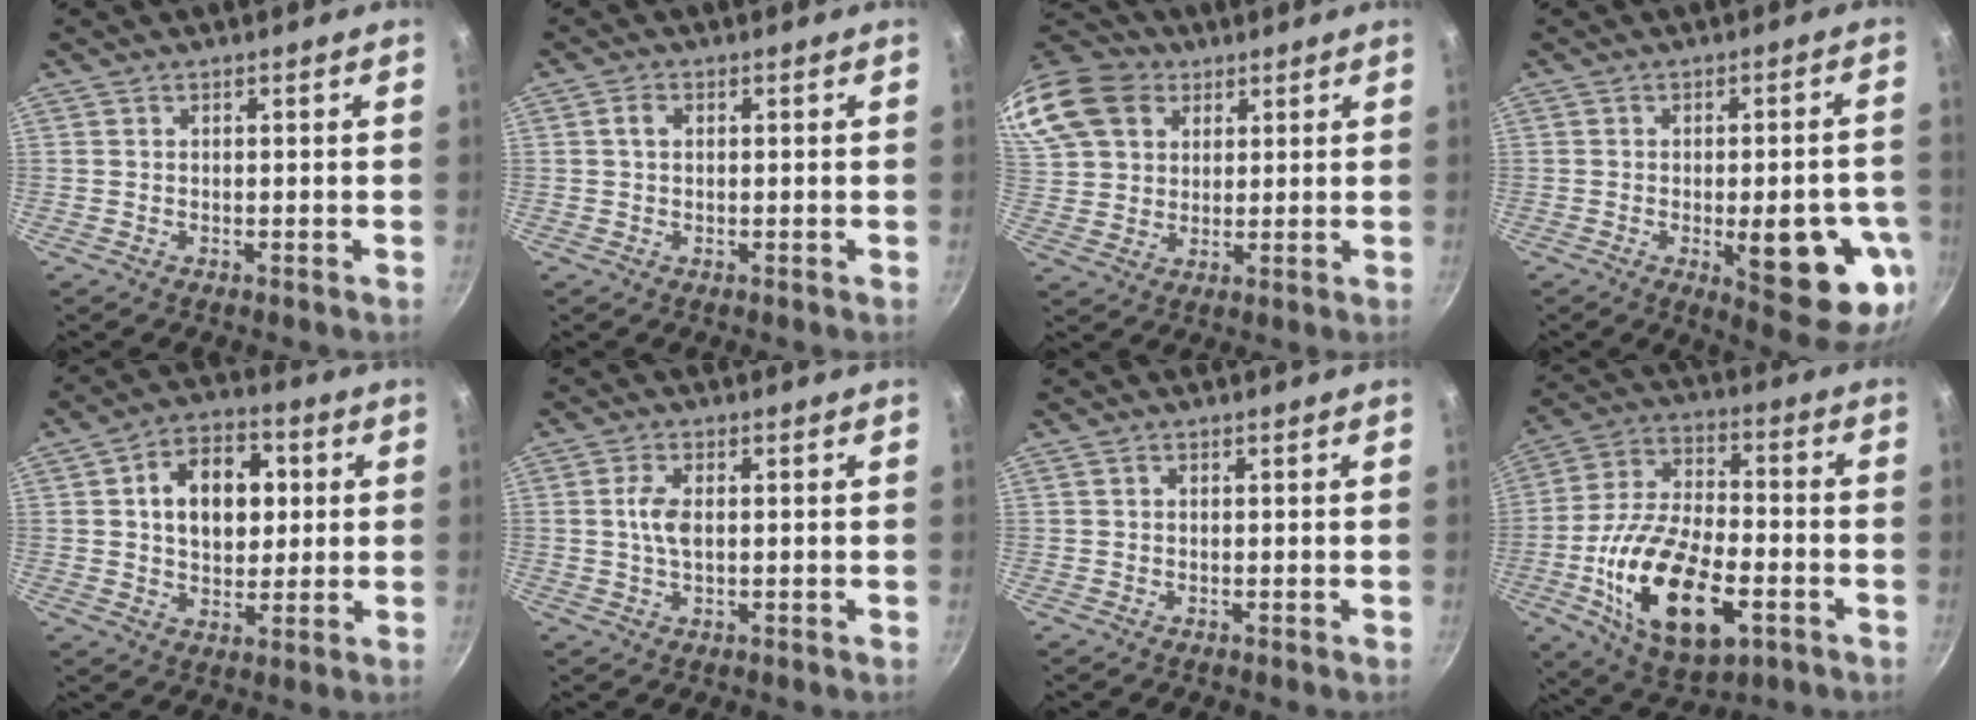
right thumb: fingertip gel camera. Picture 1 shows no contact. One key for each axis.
{"total": 2.0, "fx": 0.3, "fy": 1.4, "fz": 1.3, "tx": -0.020, "ty": 0.006, "tz": 0.004}
{"total": 21.8, "fx": 10.0, "fy": 16.2, "fz": 10.6, "tx": -0.257, "ty": 0.033, "tz": 0.189}
{"total": 16.4, "fx": -4.4, "fy": 5.6, "fz": 14.8, "tx": -0.156, "ty": 0.001, "tz": -0.049}
{"total": 13.5, "fx": 2.5, "fy": 9.5, "fz": 9.3, "tx": -0.102, "ty": 0.010, "tz": 0.031}
{"total": 4.2, "fx": 0.3, "fy": 2.2, "fz": 3.6, "tx": -0.071, "ty": 0.005, "tz": 0.003}
{"total": 0.0}
{"total": 22.3, "fx": -7.0, "fy": 11.4, "fz": 17.9, "tx": -0.322, "ty": 0.022, "tz": -0.117}